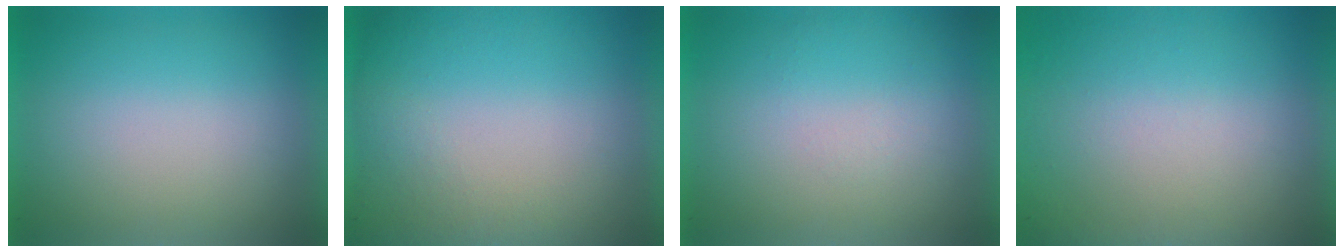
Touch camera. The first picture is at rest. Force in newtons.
{"total": 5.9}
{"total": 1.1}
{"total": 5.4}